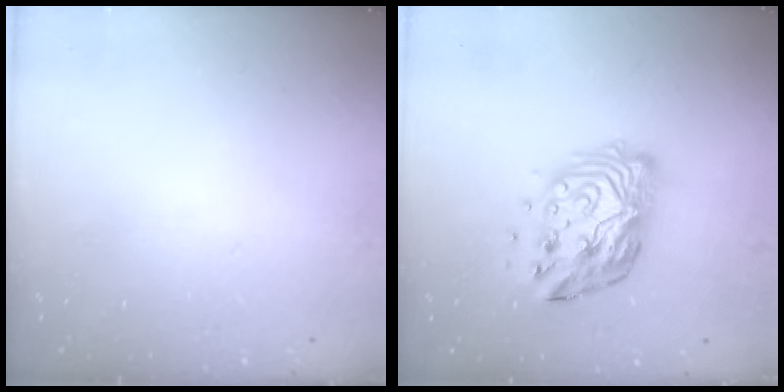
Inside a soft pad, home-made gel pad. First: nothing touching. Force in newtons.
{"total": 14.2, "press": 14.2, "slide": 1.3}